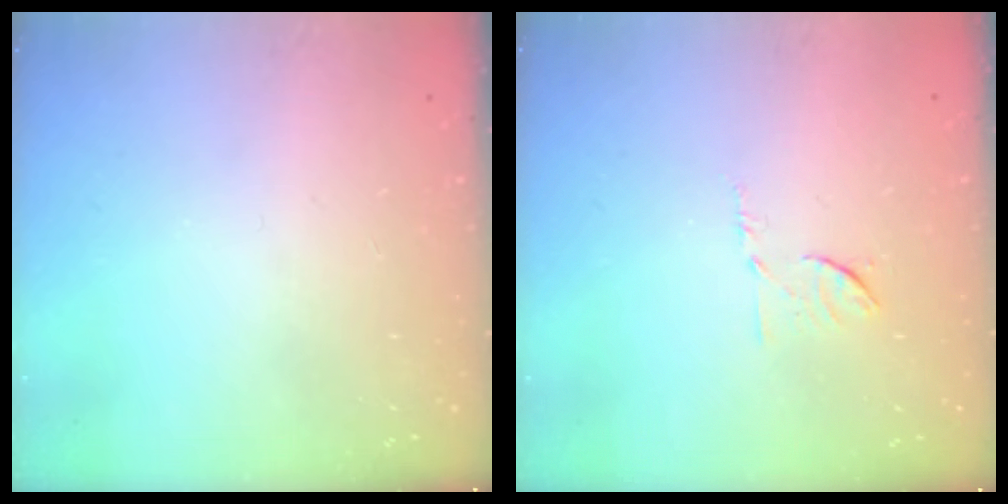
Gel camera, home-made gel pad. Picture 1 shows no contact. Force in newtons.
{"total": 6.1, "press": 6.1, "slide": 0.7}